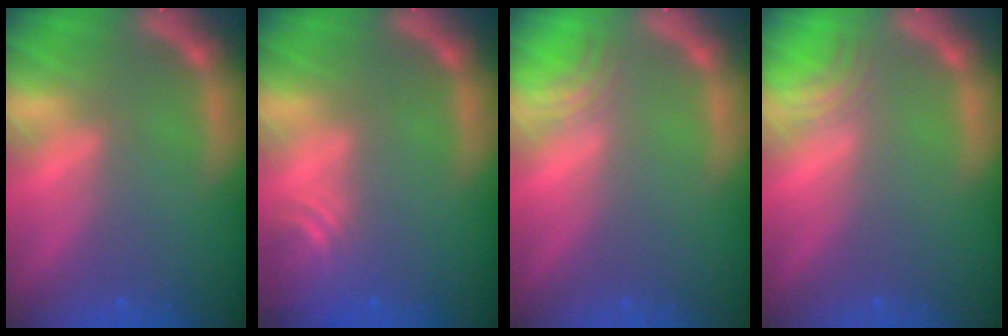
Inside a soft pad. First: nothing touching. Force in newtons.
{"total": 3.5}
{"total": 2.0}
{"total": 2.0}